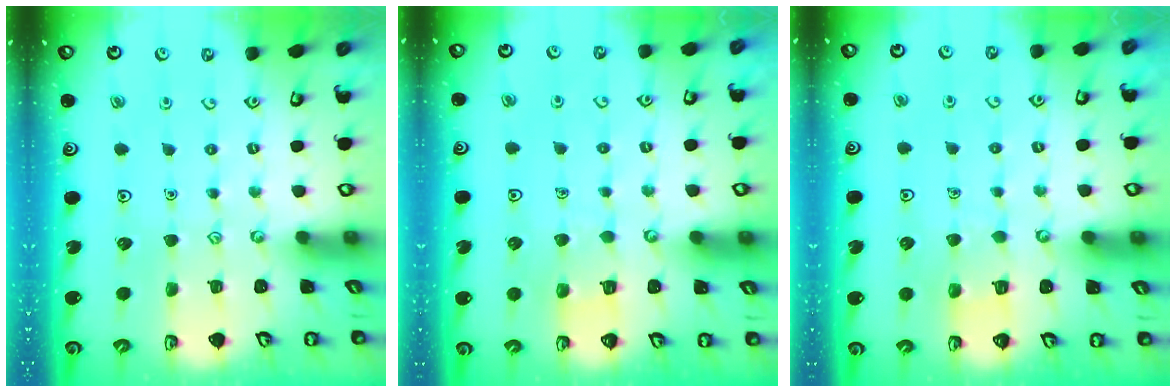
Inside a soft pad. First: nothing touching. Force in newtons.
{"total": 4.7, "press": 4.7, "slide": 0.4}
{"total": 4.7, "press": 4.7, "slide": 0.4}